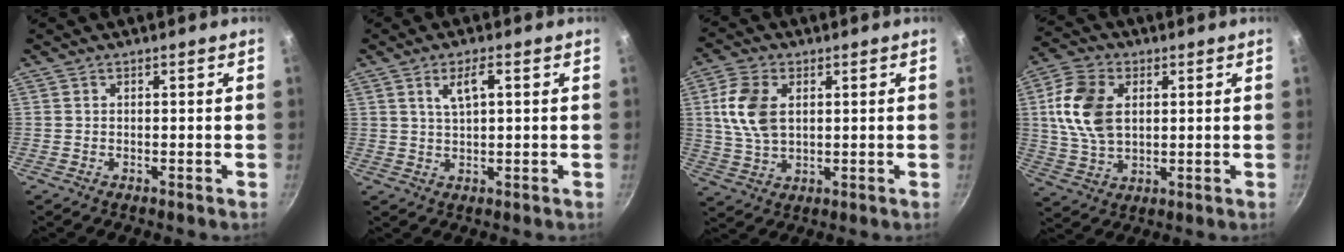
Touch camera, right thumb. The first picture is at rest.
{"total": 4.6, "force": [1.6, 1.6, 4.0], "torque": [-0.068, 0.005, 0.033]}
{"total": 9.9, "force": [2.2, 6.1, 7.4], "torque": [-0.140, -0.004, 0.043]}
{"total": 12.6, "force": [2.4, 8.3, 9.2], "torque": [-0.166, -0.002, 0.045]}